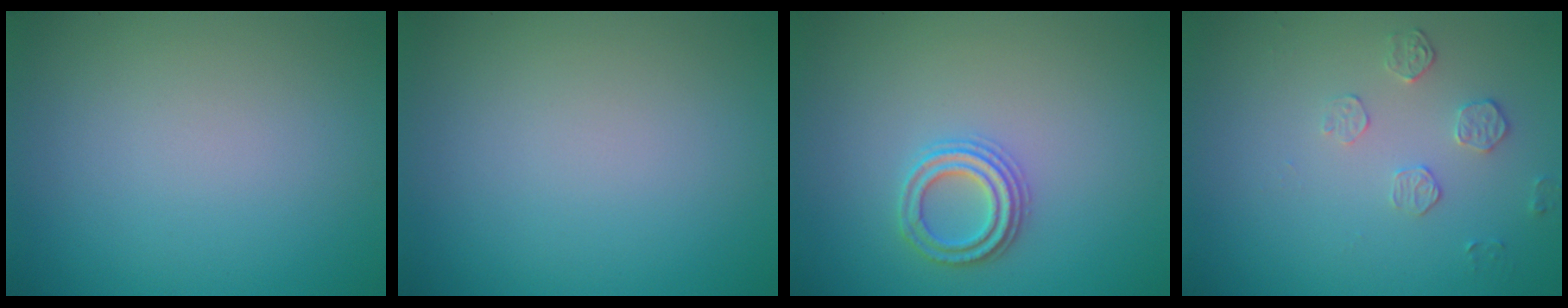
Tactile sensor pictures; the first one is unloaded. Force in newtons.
{"total": 0.0}
{"total": 2.3, "press": 2.3, "slide": 0.3}
{"total": 1.7, "press": 1.0, "slide": 1.4}